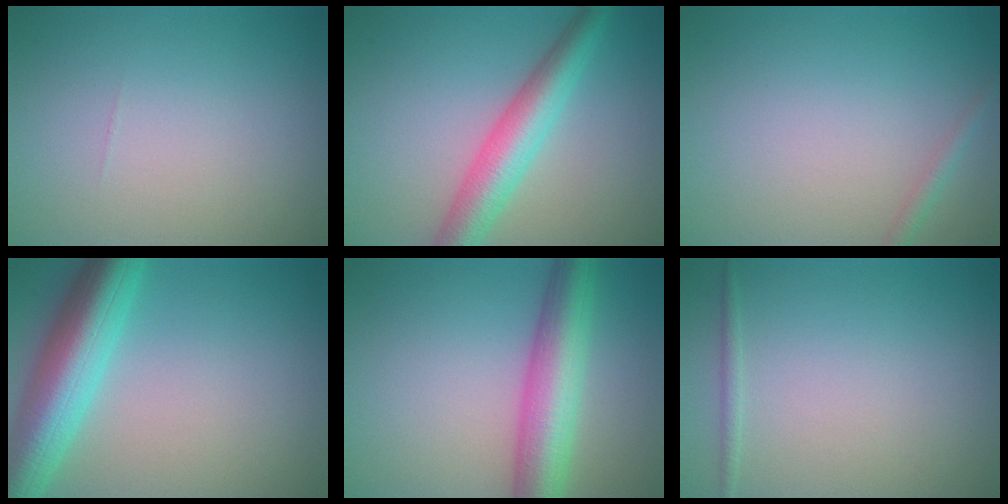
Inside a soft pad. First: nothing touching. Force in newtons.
{"total": 5.3, "press": 5.3, "slide": 0.0}
{"total": 1.1, "press": 1.1, "slide": 0.1}
{"total": 8.5, "press": 8.5, "slide": 0.5}
{"total": 7.0, "press": 7.0, "slide": 0.2}
{"total": 0.8, "press": 0.8, "slide": 0.1}